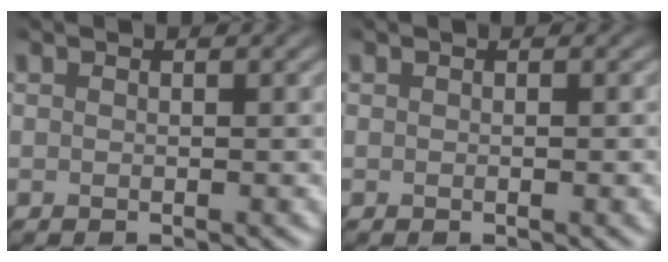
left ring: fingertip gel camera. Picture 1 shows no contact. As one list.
[{"total": 1.1, "force": [-0.1, 0.4, 1.1], "torque": [-0.010, 0.004, -0.005]}]